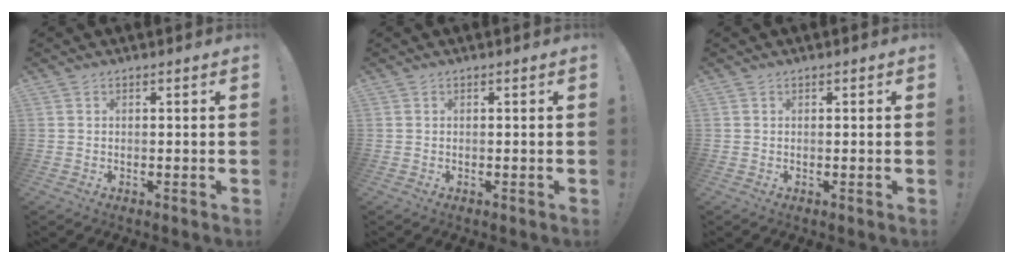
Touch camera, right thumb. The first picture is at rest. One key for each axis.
{"total": 0.0}
{"total": 0.0}